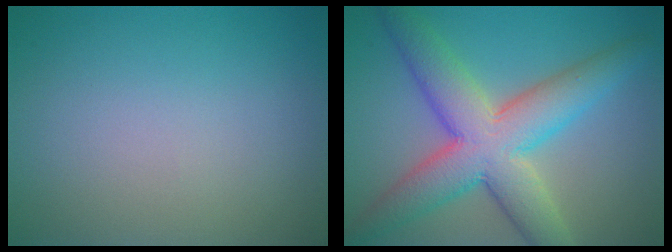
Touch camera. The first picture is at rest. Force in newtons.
{"total": 9.0, "press": 9.0, "slide": 0.3}